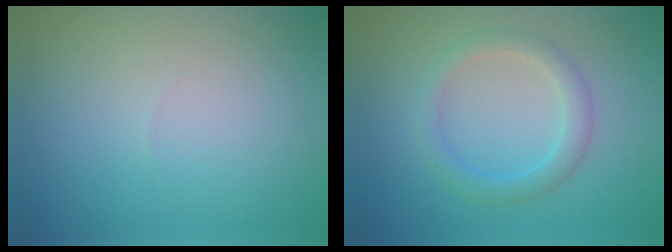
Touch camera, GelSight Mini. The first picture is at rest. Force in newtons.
{"total": 2.5, "press": 2.5, "slide": 0.2}